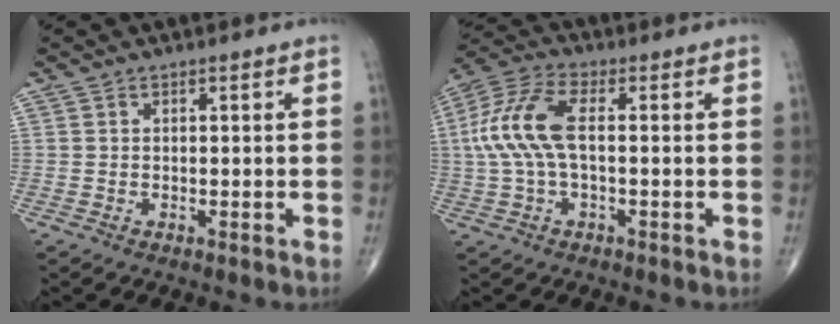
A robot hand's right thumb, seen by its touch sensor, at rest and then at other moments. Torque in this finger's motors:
{"motor_torque": [0.05, 0.81, 1.25, -0.14, 0.16]}